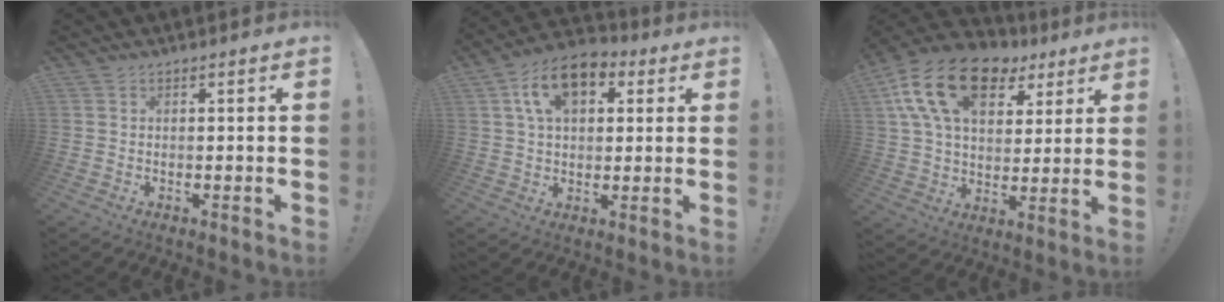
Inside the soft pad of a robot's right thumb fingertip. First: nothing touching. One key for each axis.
{"total": 13.0, "fx": 5.4, "fy": 8.1, "fz": 8.6, "tx": -0.136, "ty": -0.007, "tz": 0.100}
{"total": 20.3, "fx": 9.7, "fy": 12.1, "fz": 13.2, "tx": -0.231, "ty": -0.037, "tz": 0.174}